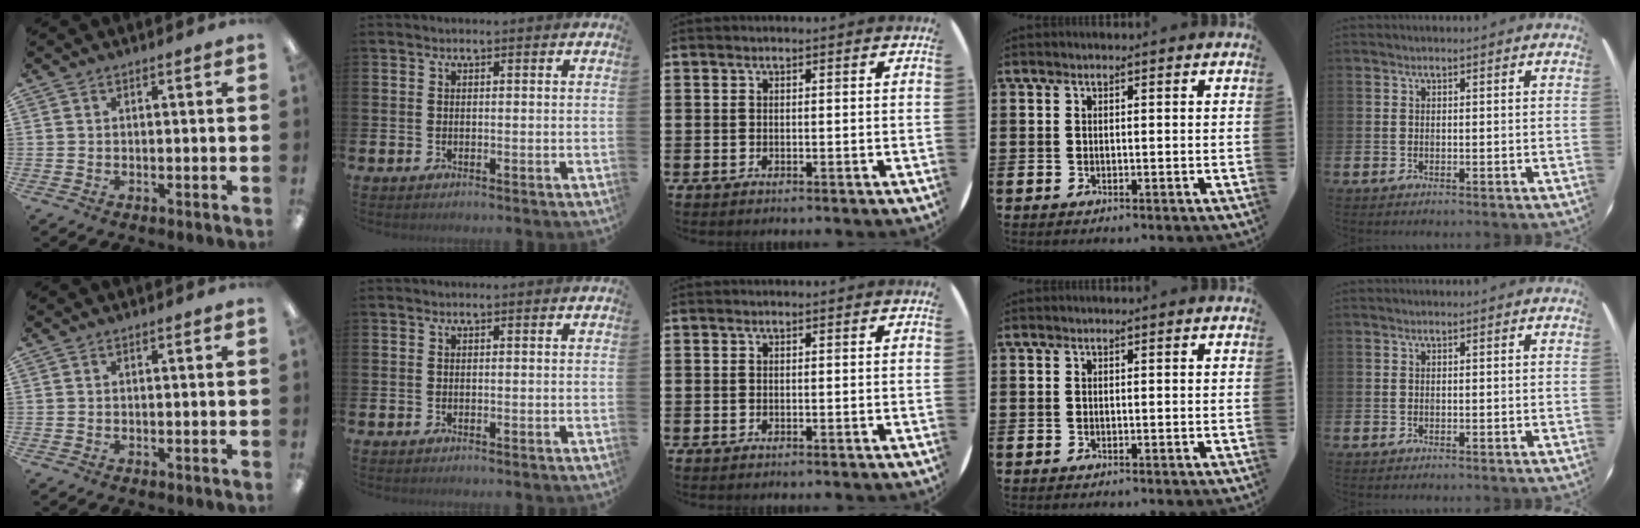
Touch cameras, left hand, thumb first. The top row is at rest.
{}